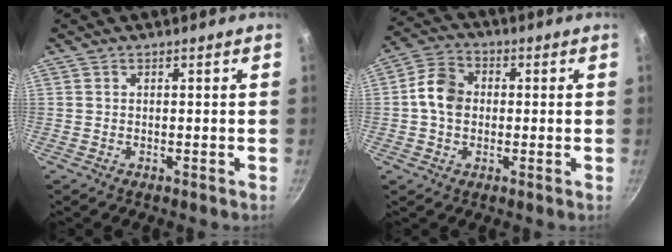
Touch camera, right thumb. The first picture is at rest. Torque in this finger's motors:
{"motor_torque": [1.16, 1.51, 1.15, -0.15, 0.07]}